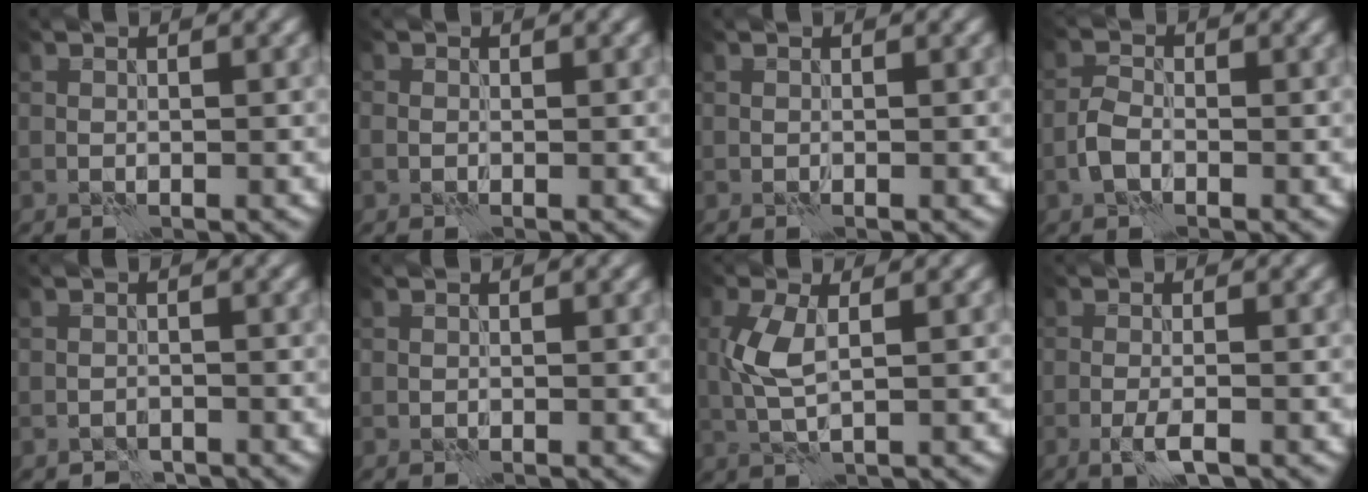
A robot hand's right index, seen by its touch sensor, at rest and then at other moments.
{"total": 0.6, "force": [0.0, 0.5, 0.2], "torque": [-0.003, 0.000, -0.001]}
{"total": 0.0}
{"total": 1.9, "force": [-0.9, 1.2, 1.2], "torque": [-0.025, 0.007, -0.023]}
{"total": 1.2, "force": [-1.1, 0.5, 0.1], "torque": [0.002, 0.002, -0.021]}
{"total": 0.0}
{"total": 3.5, "force": [0.3, 1.4, 3.2], "torque": [-0.082, 0.004, 0.009]}
{"total": 2.1, "force": [-1.0, 0.3, 1.8], "torque": [-0.035, 0.002, -0.025]}